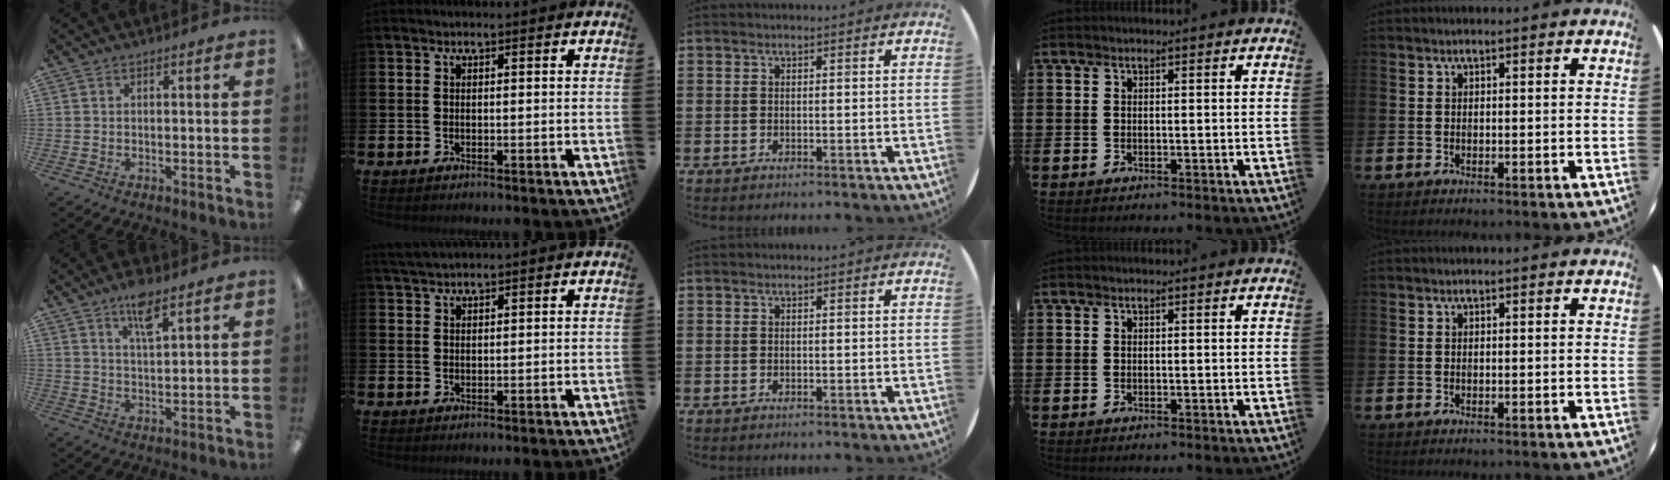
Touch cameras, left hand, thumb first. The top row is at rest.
{"thumb": {"total": 6.8, "force": [4.7, 1.8, 4.5], "torque": [-0.077, -0.018, 0.078]}, "index": {"total": 2.3, "force": [2.1, 0.4, 0.8], "torque": [-0.018, -0.001, 0.039]}}